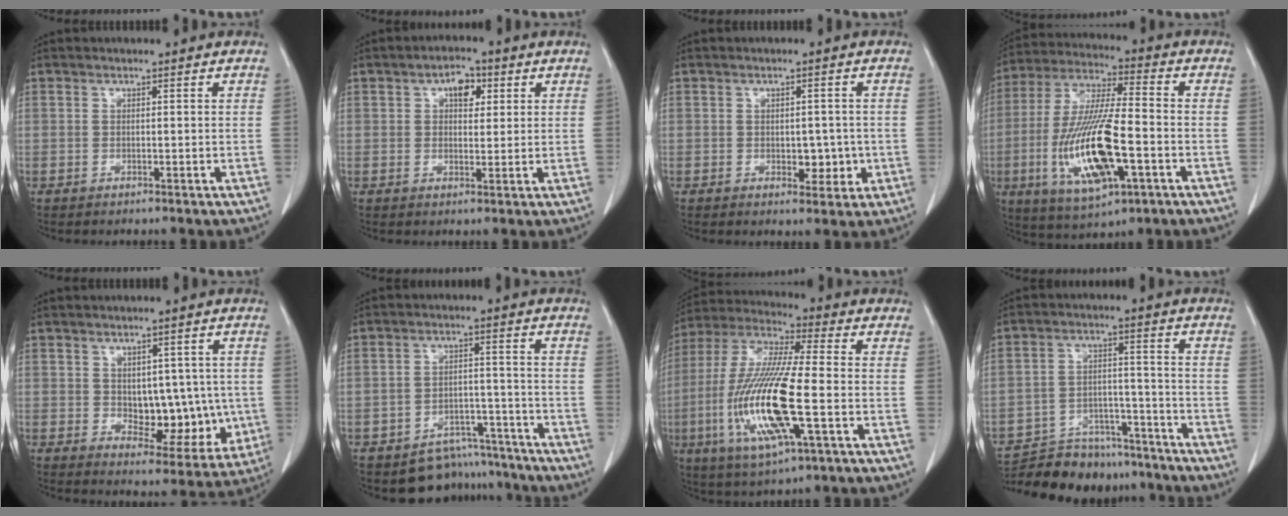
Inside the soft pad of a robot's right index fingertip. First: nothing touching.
{"total": 4.3, "force": [1.7, 2.4, 3.1], "torque": [-0.046, 0.012, 0.025]}
{"total": 3.8, "force": [-0.7, 2.4, 2.8], "torque": [-0.027, 0.001, -0.002]}
{"total": 17.2, "force": [-4.9, 4.1, 16.0], "torque": [-0.331, -0.014, -0.083]}
{"total": 9.6, "force": [-0.3, 6.0, 7.6], "torque": [-0.079, 0.007, 0.015]}
{"total": 8.9, "force": [-7.9, 4.1, -0.3], "torque": [0.029, 0.044, -0.110]}
{"total": 18.0, "force": [-4.3, 2.3, 17.3], "torque": [-0.370, -0.017, -0.078]}
{"total": 15.7, "force": [-14.4, 5.3, 3.4], "torque": [-0.055, 0.027, -0.209]}